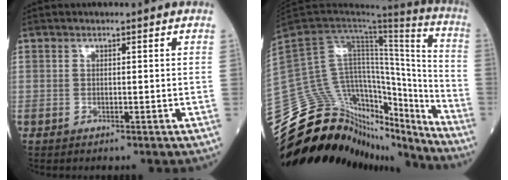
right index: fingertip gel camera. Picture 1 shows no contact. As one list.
[{"total": 34.1, "force": [-29.0, 11.2, 14.0], "torque": [-0.259, 0.009, -0.438]}]